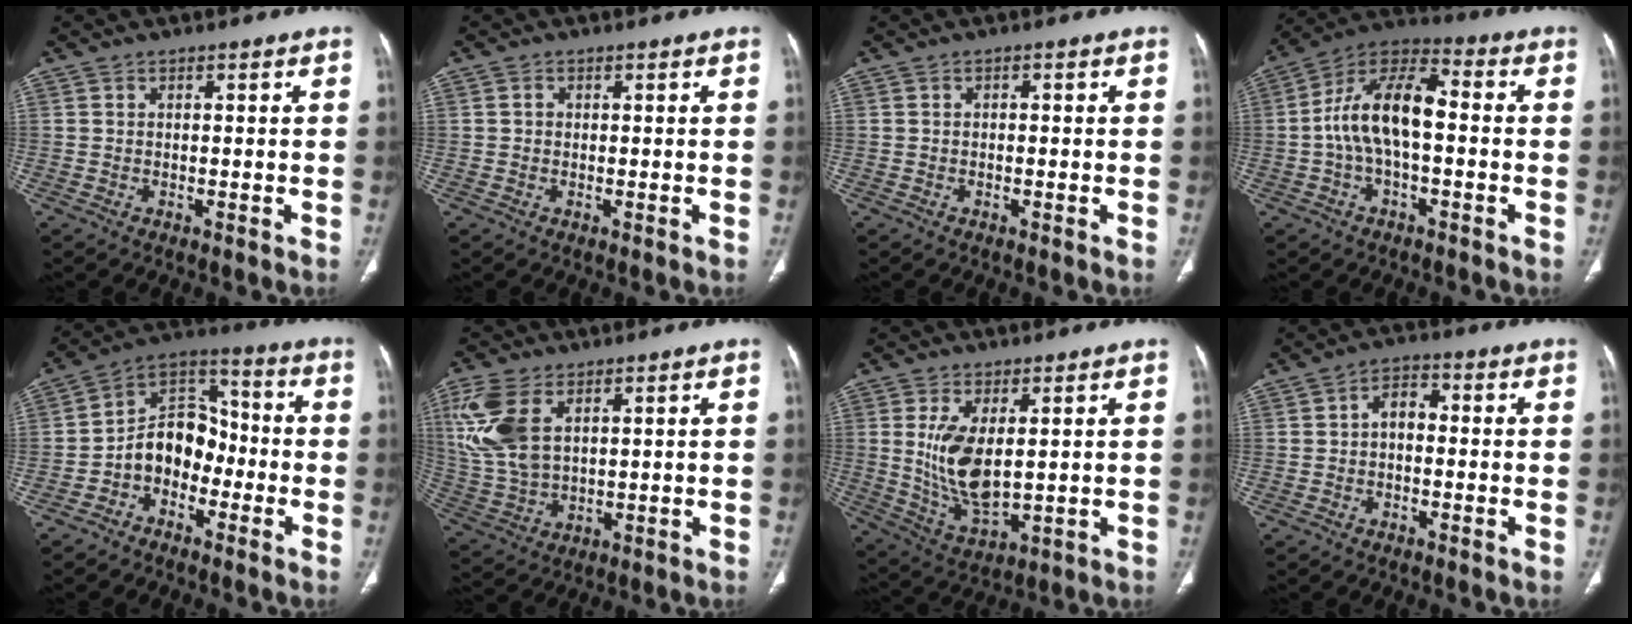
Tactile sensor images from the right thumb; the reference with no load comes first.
{"total": 0.8, "force": [0.1, 0.8, 0.3], "torque": [-0.003, 0.002, 0.001]}
{"total": 0.6, "force": [0.0, 0.4, 0.4], "torque": [-0.007, 0.002, -0.001]}
{"total": 13.6, "force": [-0.7, 6.6, 11.8], "torque": [-0.218, 0.044, -0.022]}
{"total": 11.0, "force": [-3.6, 8.2, 6.3], "torque": [-0.076, 0.058, -0.077]}
{"total": 13.3, "force": [5.0, 7.6, 9.8], "torque": [-0.231, -0.008, 0.113]}
{"total": 10.9, "force": [1.7, 5.1, 9.5], "torque": [-0.183, -0.024, 0.049]}
{"total": 4.3, "force": [-0.4, 2.8, 3.2], "torque": [-0.043, 0.018, -0.016]}